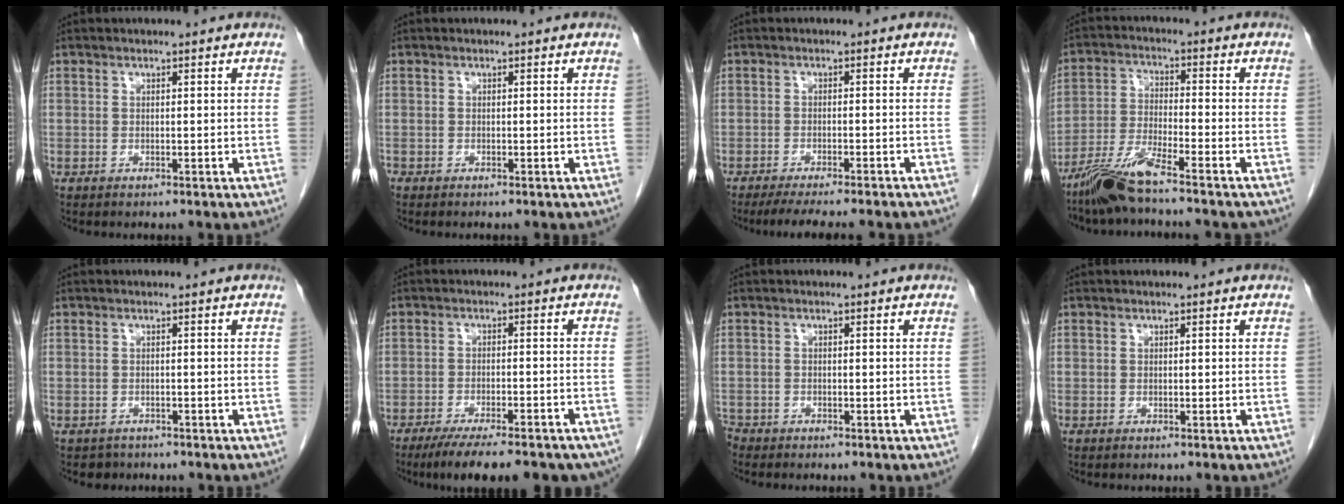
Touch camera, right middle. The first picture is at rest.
{"total": 0.0}
{"total": 10.9, "force": [-9.5, 0.6, 5.4], "torque": [-0.060, -0.017, -0.128]}
{"total": 8.6, "force": [-7.0, 0.2, 5.0], "torque": [-0.107, -0.023, -0.135]}
{"total": 1.9, "force": [-1.5, 1.1, -0.2], "torque": [-0.006, 0.002, -0.024]}
{"total": 16.6, "force": [-13.6, 3.4, 8.9], "torque": [-0.098, -0.011, -0.181]}
{"total": 1.7, "force": [-1.6, 0.6, 0.1], "torque": [-0.002, -0.002, -0.029]}
{"total": 0.0}